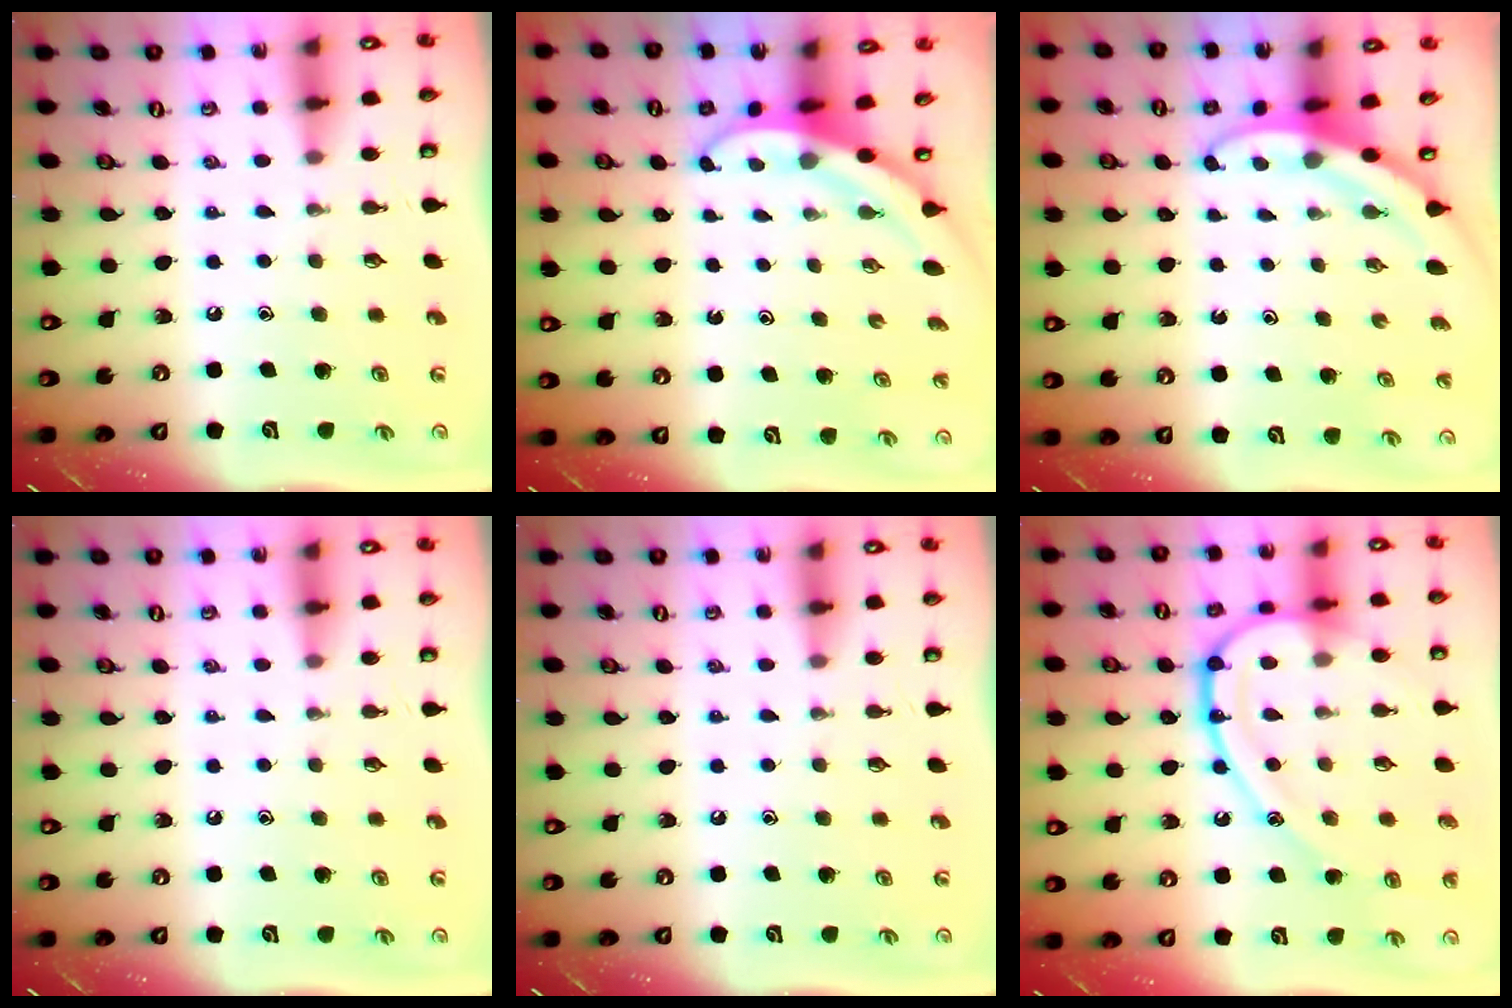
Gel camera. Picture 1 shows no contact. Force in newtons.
{"total": 3.5, "press": 3.5, "slide": 0.2}
{"total": 3.4, "press": 3.4, "slide": 0.1}
{"total": 0.0}
{"total": 0.0}
{"total": 18.1, "press": 18.0, "slide": 1.7}